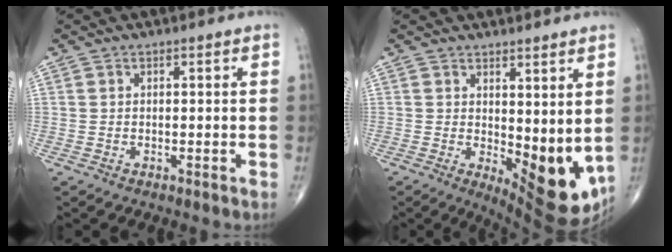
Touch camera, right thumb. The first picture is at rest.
{"total": 11.0, "force": [0.8, 4.6, 10.0], "torque": [-0.119, -0.032, 0.026]}